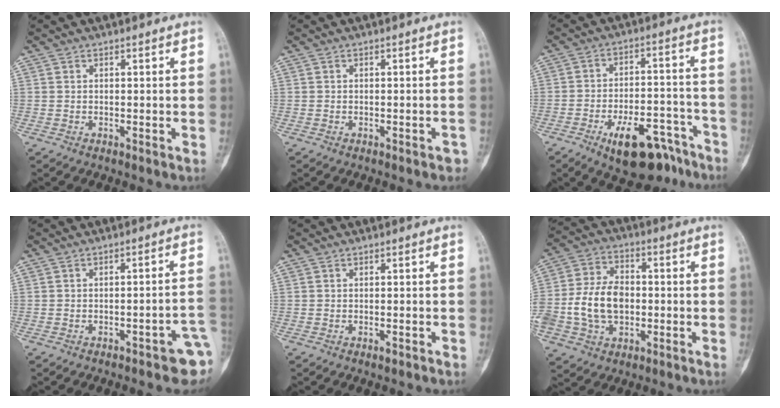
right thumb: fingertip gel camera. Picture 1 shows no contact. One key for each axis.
{"total": 1.0, "fx": -0.8, "fy": 0.3, "fz": 0.6, "tx": -0.007, "ty": 0.005, "tz": -0.006}
{"total": 15.0, "fx": -9.9, "fy": 6.8, "fz": 9.0, "tx": -0.112, "ty": 0.077, "tz": -0.143}
{"total": 7.4, "fx": -3.1, "fy": 2.0, "fz": 6.4, "tx": -0.066, "ty": 0.023, "tz": -0.031}
{"total": 0.7, "fx": -0.5, "fy": 0.3, "fz": 0.5, "tx": -0.010, "ty": 0.000, "tz": -0.003}
{"total": 12.8, "fx": -1.8, "fy": 9.0, "fz": 9.0, "tx": -0.163, "ty": 0.026, "tz": -0.036}